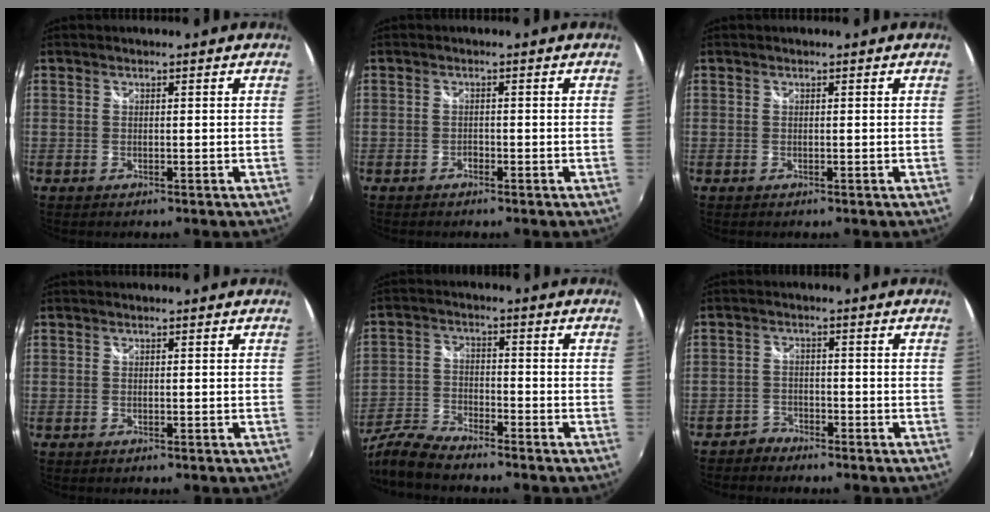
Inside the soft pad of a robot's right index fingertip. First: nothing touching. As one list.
[{"total": 1.0, "force": [-0.8, 0.5, 0.2], "torque": [-0.007, -0.002, -0.014]}, {"total": 0.0}, {"total": 0.0}, {"total": 9.0, "force": [-7.9, 1.8, 3.8], "torque": [-0.093, -0.006, -0.163]}, {"total": 3.0, "force": [-2.6, 1.5, -0.3], "torque": [-0.003, 0.008, -0.055]}]